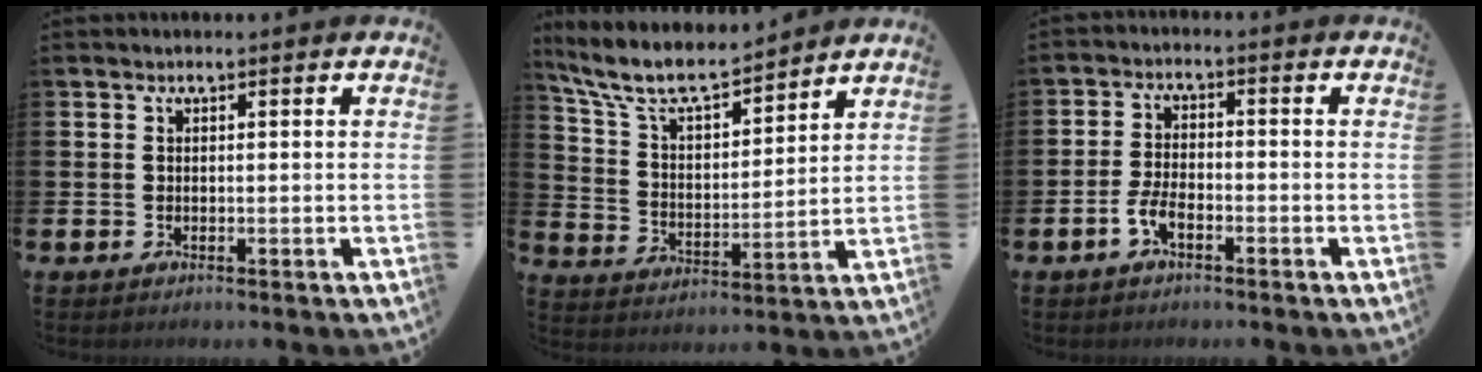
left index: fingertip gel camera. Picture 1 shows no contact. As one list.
[{"total": 8.8, "force": [7.9, 2.1, 3.3], "torque": [-0.105, -0.049, 0.140]}, {"total": 3.3, "force": [-1.7, 1.4, 2.4], "torque": [-0.053, 0.006, -0.033]}]